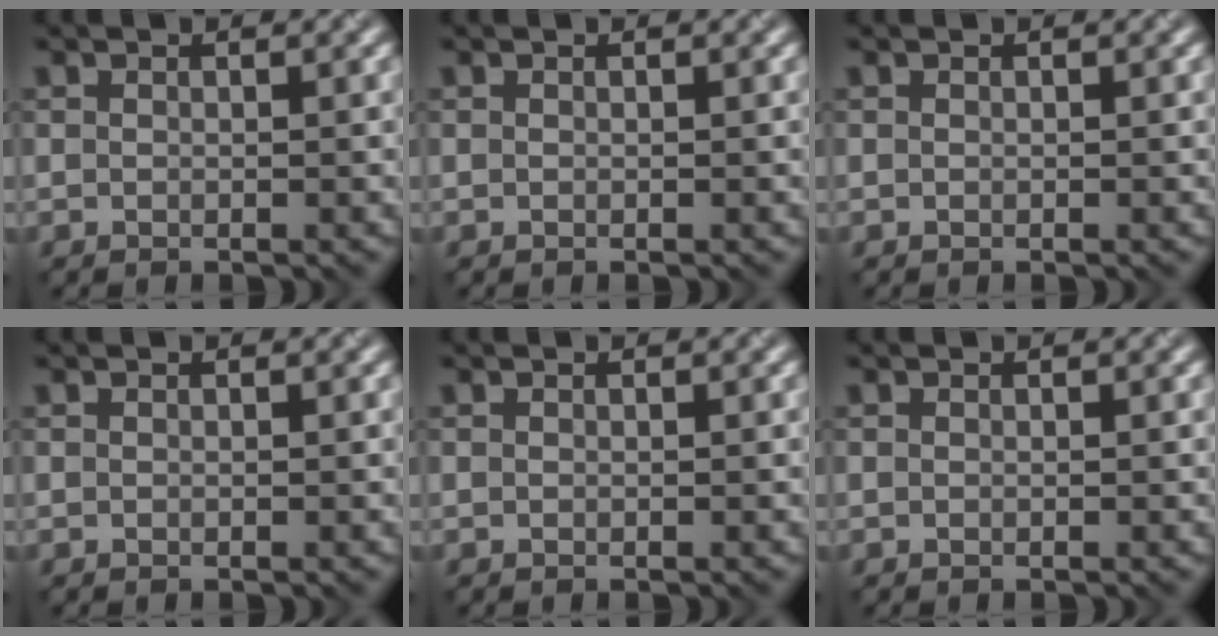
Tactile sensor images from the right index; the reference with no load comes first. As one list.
[{"total": 0.0}, {"total": 0.0}, {"total": 0.0}, {"total": 0.0}, {"total": 0.0}]